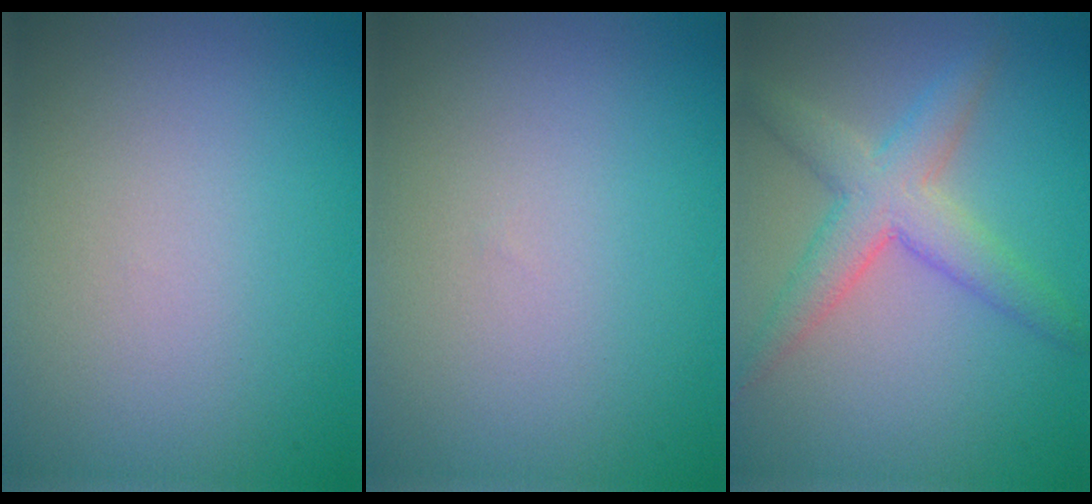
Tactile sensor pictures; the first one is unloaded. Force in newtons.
{"total": 0.0}
{"total": 4.5, "press": 4.5, "slide": 0.0}